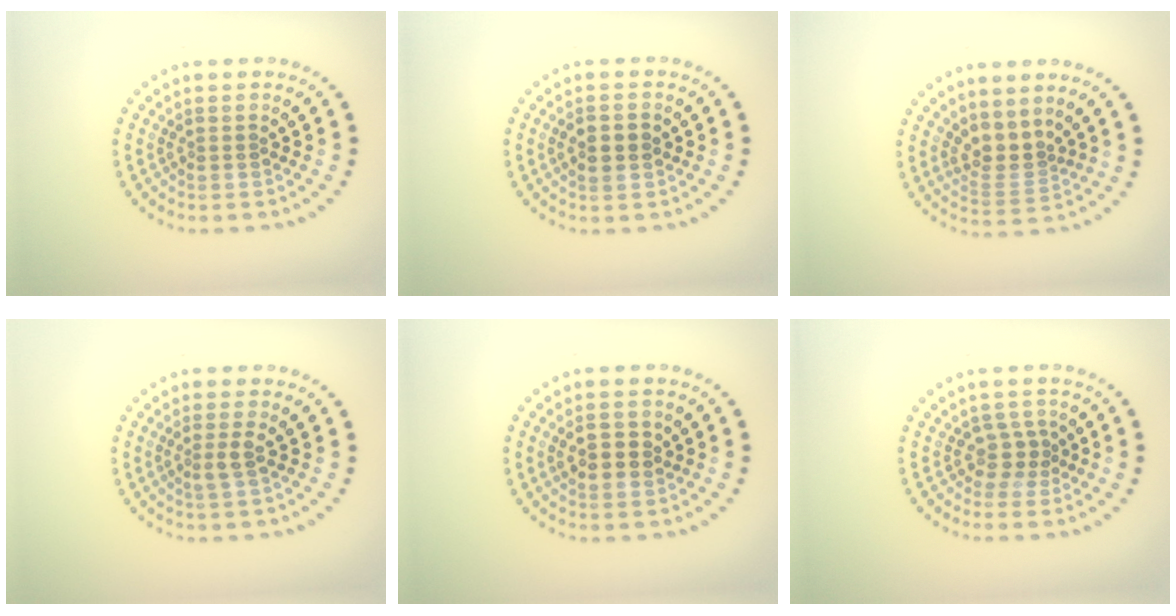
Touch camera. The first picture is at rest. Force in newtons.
{"total": 2.7, "press": 2.7, "slide": 0.1}
{"total": 2.5, "press": 1.8, "slide": 1.7}
{"total": 1.4, "press": 1.1, "slide": 0.9}
{"total": 2.4, "press": 2.4, "slide": 0.2}
{"total": 1.8, "press": 1.1, "slide": 1.4}